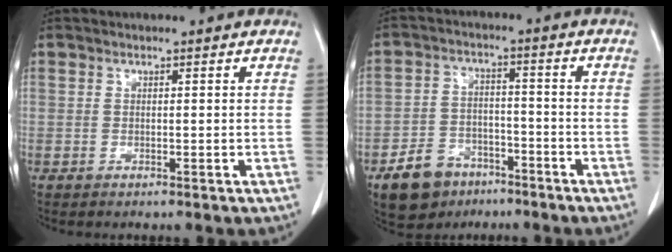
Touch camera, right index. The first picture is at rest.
{"total": 8.3, "force": [-5.4, 5.5, 3.0], "torque": [-0.071, 0.007, -0.085]}